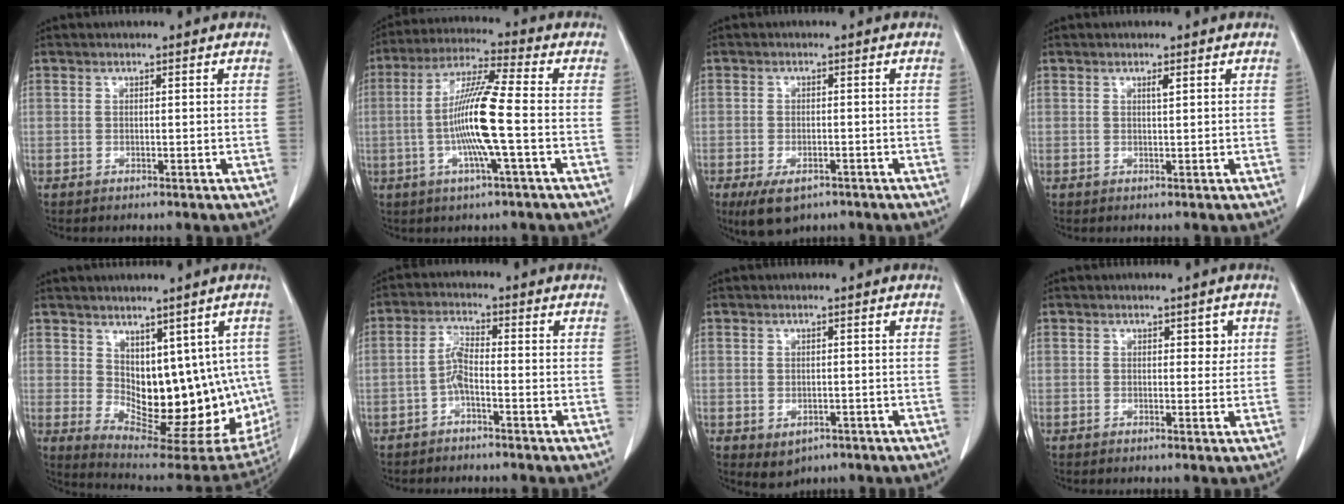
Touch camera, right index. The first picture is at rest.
{"total": 11.7, "force": [-1.8, -0.3, 11.6], "torque": [-0.225, 0.000, -0.041]}
{"total": 5.8, "force": [-3.7, 2.8, 3.5], "torque": [-0.058, -0.007, -0.052]}
{"total": 0.9, "force": [0.5, 0.0, 0.7], "torque": [-0.016, -0.001, 0.009]}
{"total": 16.7, "force": [0.7, 8.9, 14.1], "torque": [-0.184, -0.010, 0.036]}
{"total": 3.5, "force": [-1.5, 0.7, 3.1], "torque": [-0.064, 0.007, -0.032]}
{"total": 2.7, "force": [-1.1, 2.0, 1.5], "torque": [-0.015, -0.002, 0.001]}
{"total": 1.9, "force": [0.7, 1.2, 1.3], "torque": [-0.009, 0.000, 0.008]}